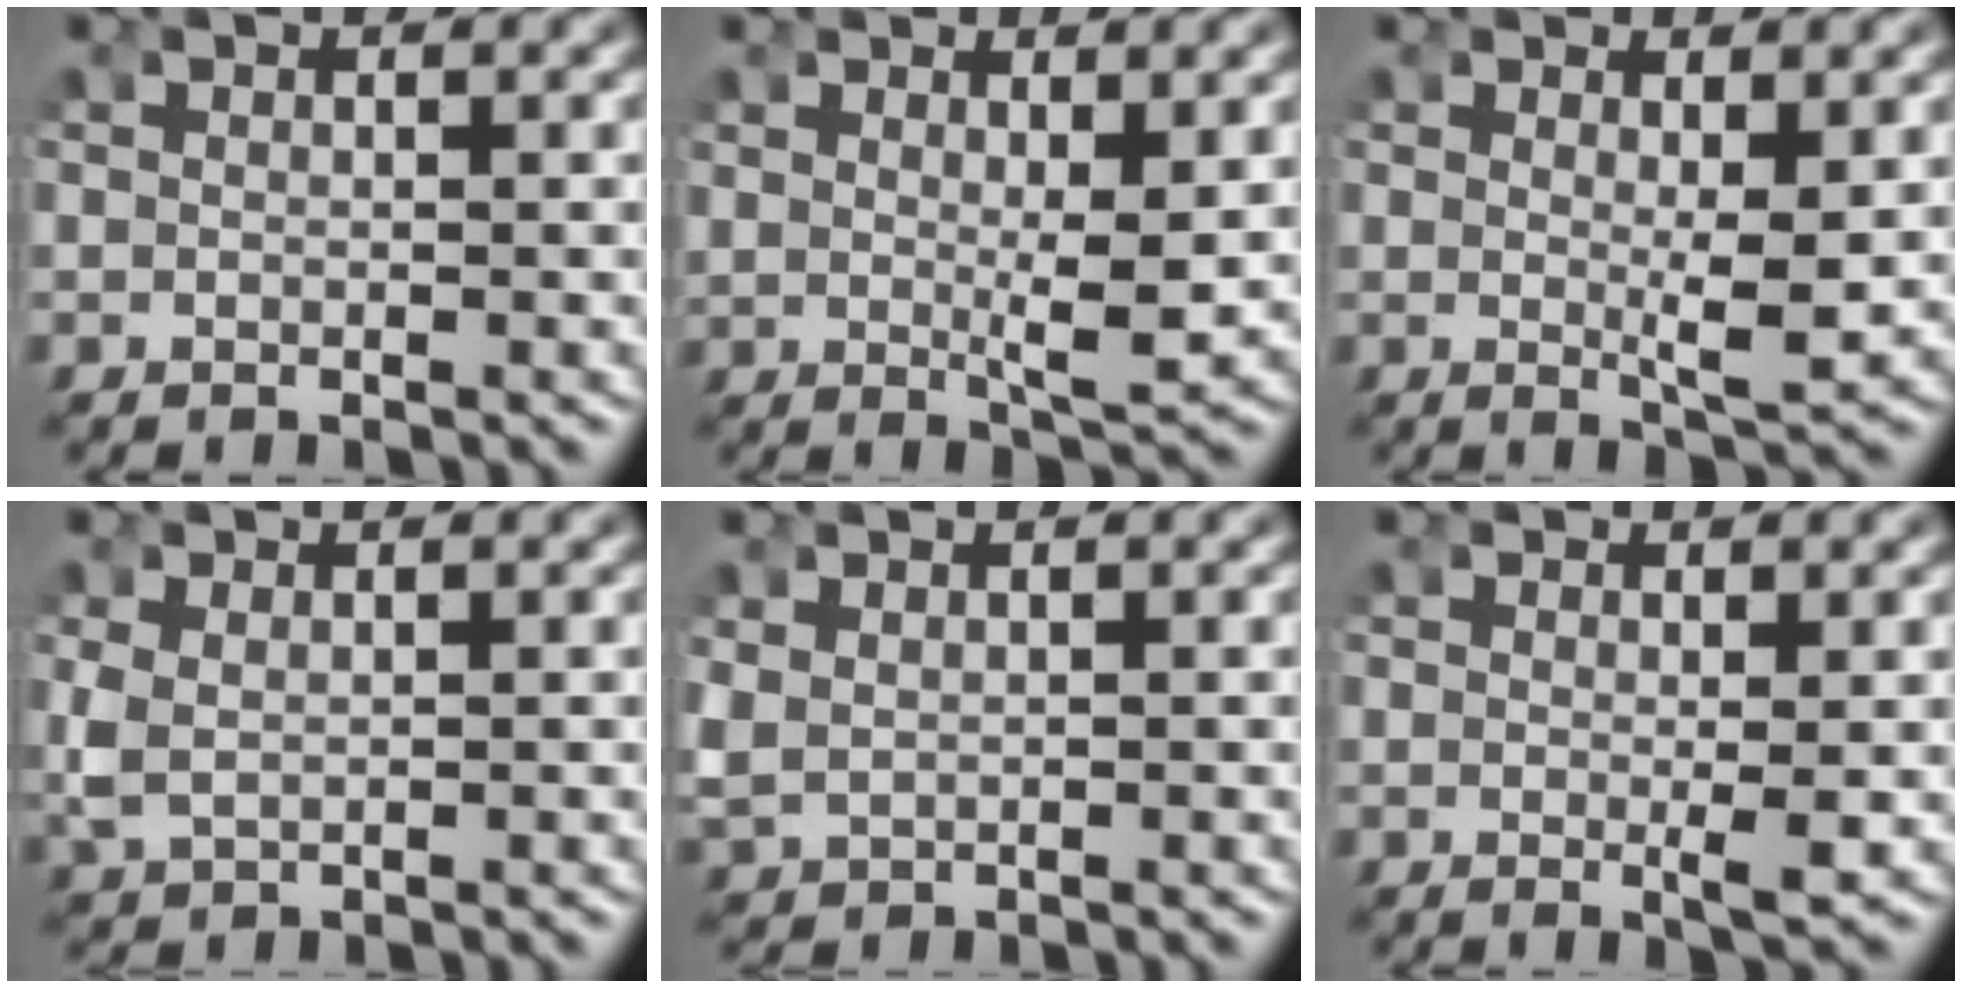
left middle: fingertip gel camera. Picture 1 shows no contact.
{"total": 2.4, "force": [0.9, 0.2, 2.3], "torque": [-0.045, -0.024, 0.026]}
{"total": 2.4, "force": [0.6, 0.0, 2.3], "torque": [-0.044, -0.023, 0.019]}
{"total": 2.2, "force": [0.1, 1.5, 1.6], "torque": [-0.060, -0.021, 0.022]}
{"total": 1.7, "force": [0.4, 1.4, 0.9], "torque": [-0.041, -0.014, 0.025]}
{"total": 1.6, "force": [0.0, -0.1, 1.5], "torque": [-0.027, -0.016, 0.006]}